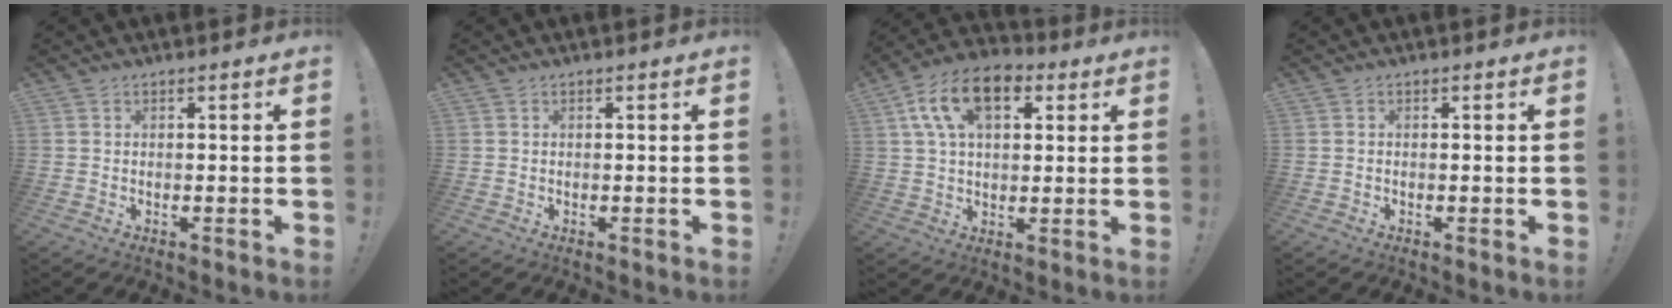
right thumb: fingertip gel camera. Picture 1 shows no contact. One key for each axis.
{"total": 0.0}
{"total": 15.4, "fx": 6.2, "fy": 9.1, "fz": 10.8, "tx": -0.192, "ty": -0.006, "tz": 0.115}
{"total": 0.0}